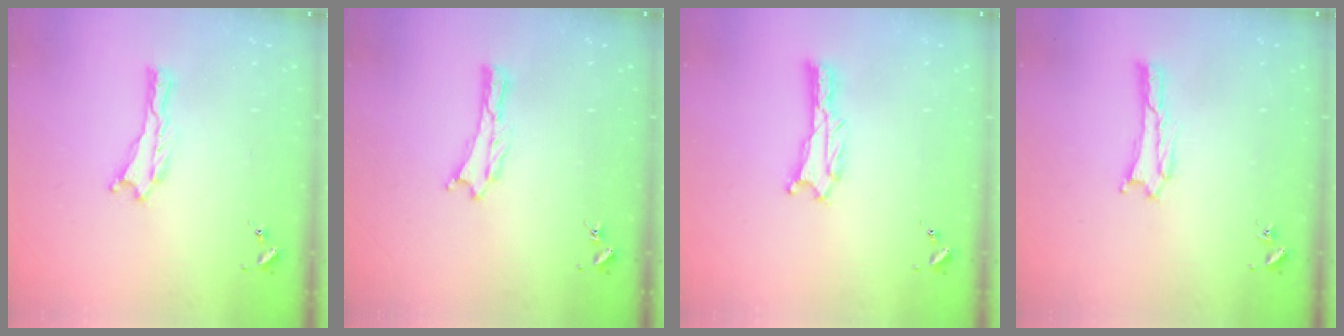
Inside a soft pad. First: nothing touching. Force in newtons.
{"total": 0.0}
{"total": 0.7, "press": 0.7, "slide": 0.1}
{"total": 1.7, "press": 1.7, "slide": 0.1}